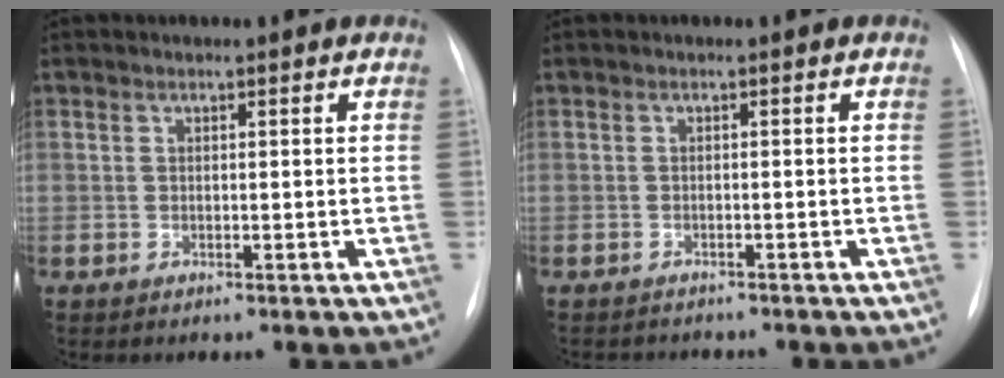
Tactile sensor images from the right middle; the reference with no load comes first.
{"total": 3.4, "force": [-3.2, 1.0, 0.4], "torque": [-0.002, -0.005, -0.042]}